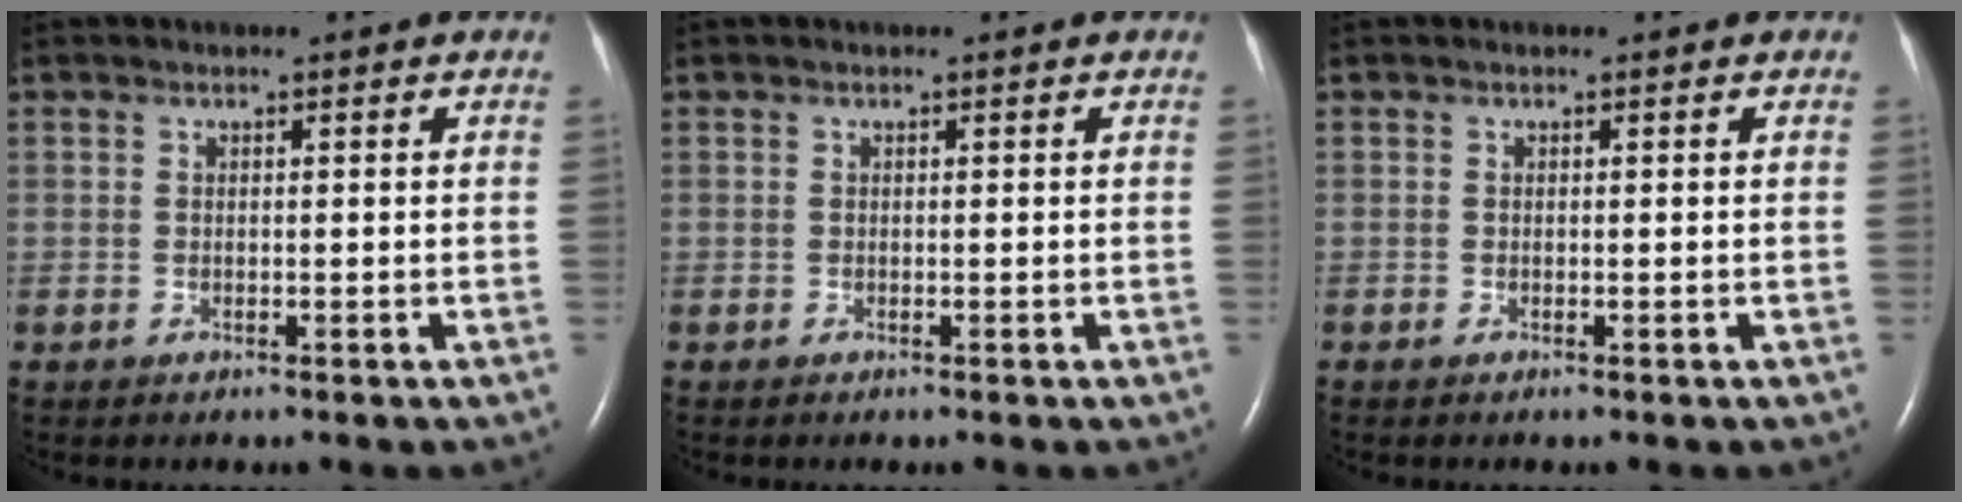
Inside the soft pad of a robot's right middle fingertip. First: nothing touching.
{"total": 0.0}
{"total": 0.0}